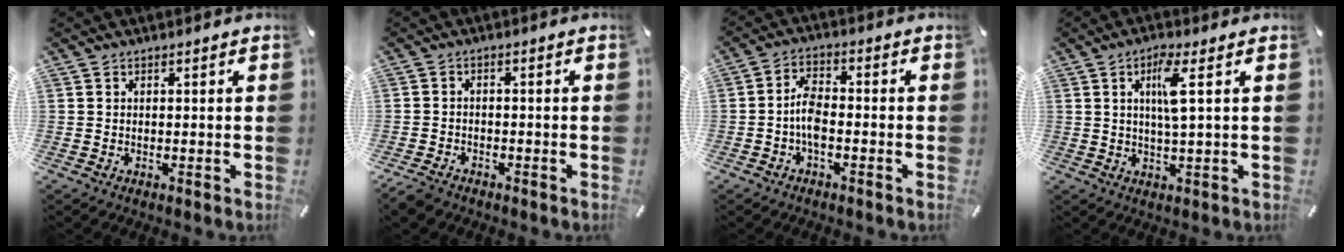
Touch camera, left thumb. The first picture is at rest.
{"total": 2.9, "force": [-2.4, 1.6, 0.8], "torque": [-0.026, 0.009, -0.051]}
{"total": 5.5, "force": [-1.9, 2.7, 4.3], "torque": [-0.086, 0.011, -0.036]}
{"total": 7.0, "force": [1.9, 0.9, 6.7], "torque": [-0.135, 0.001, 0.027]}